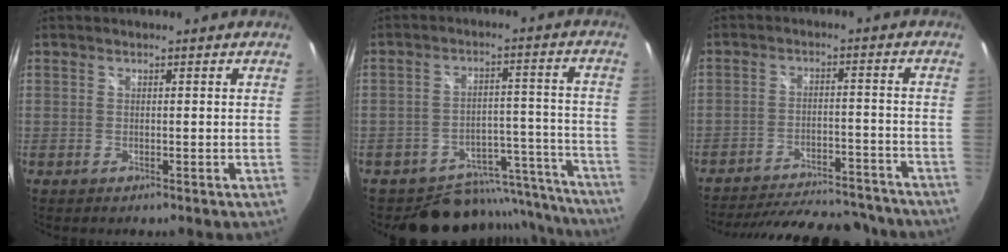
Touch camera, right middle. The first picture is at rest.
{"total": 16.6, "force": [-14.8, 7.2, 2.2], "torque": [-0.035, 0.056, -0.185]}
{"total": 25.0, "force": [-21.9, 7.1, 9.6], "torque": [-0.188, 0.001, -0.283]}